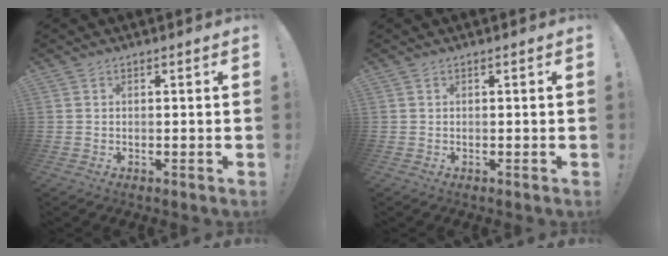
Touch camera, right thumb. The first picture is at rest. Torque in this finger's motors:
{"motor_torque": [0.00, 0.00, 0.00, 0.00, 0.00]}